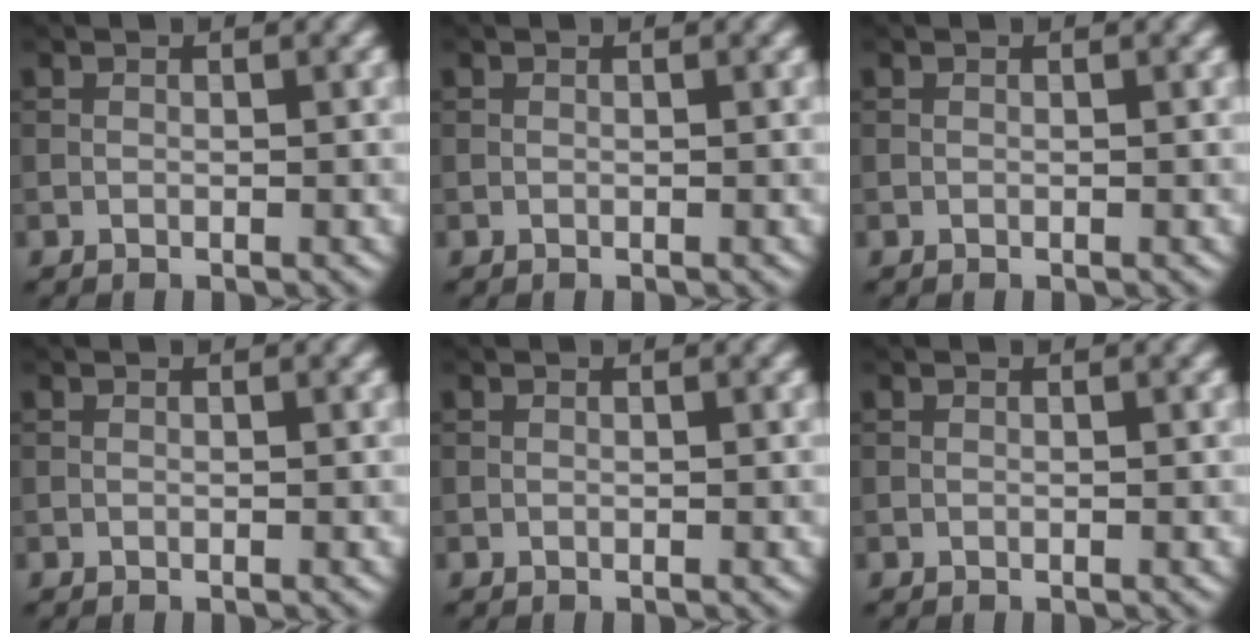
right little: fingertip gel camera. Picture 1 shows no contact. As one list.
[{"total": 0.0}, {"total": 0.0}, {"total": 0.0}, {"total": 0.0}, {"total": 0.0}]